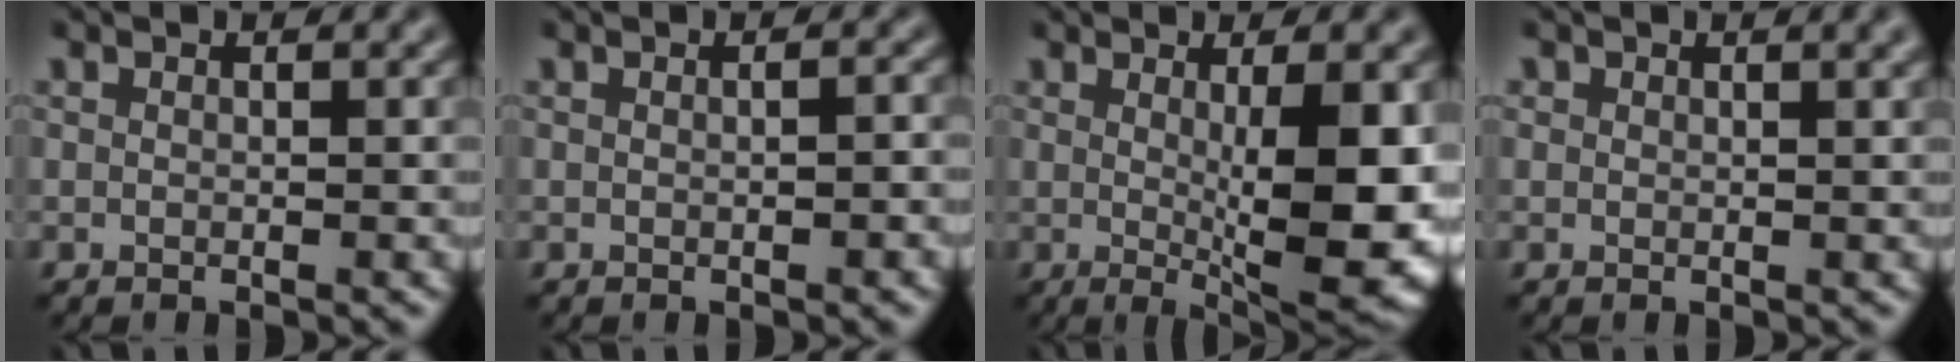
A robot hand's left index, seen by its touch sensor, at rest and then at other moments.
{"total": 1.3, "force": [-0.1, 0.3, 1.2], "torque": [-0.017, 0.000, 0.003]}
{"total": 9.6, "force": [0.0, 2.5, 9.3], "torque": [-0.125, -0.017, 0.011]}
{"total": 1.5, "force": [1.0, 0.5, 0.9], "torque": [-0.012, -0.005, 0.018]}